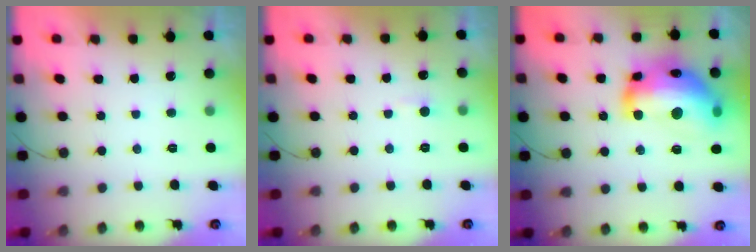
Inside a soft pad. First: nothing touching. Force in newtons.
{"total": 3.2, "press": 3.2, "slide": 0.4}
{"total": 24.3, "press": 24.2, "slide": 1.8}